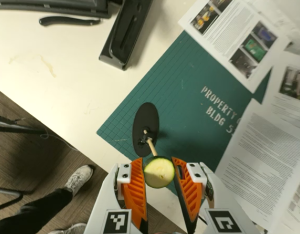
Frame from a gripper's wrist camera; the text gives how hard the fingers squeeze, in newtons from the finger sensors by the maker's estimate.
{"total": 10.6, "left": 10.5, "right": 10.7}